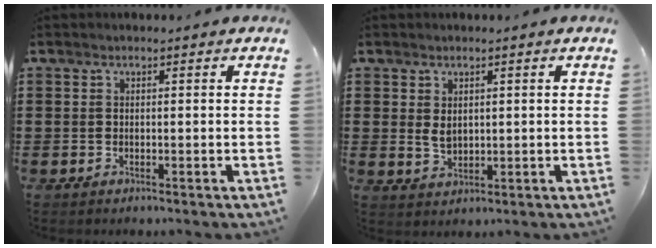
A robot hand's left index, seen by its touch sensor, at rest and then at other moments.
{"total": 2.9, "force": [0.9, 1.9, 2.0], "torque": [-0.042, 0.004, 0.017]}